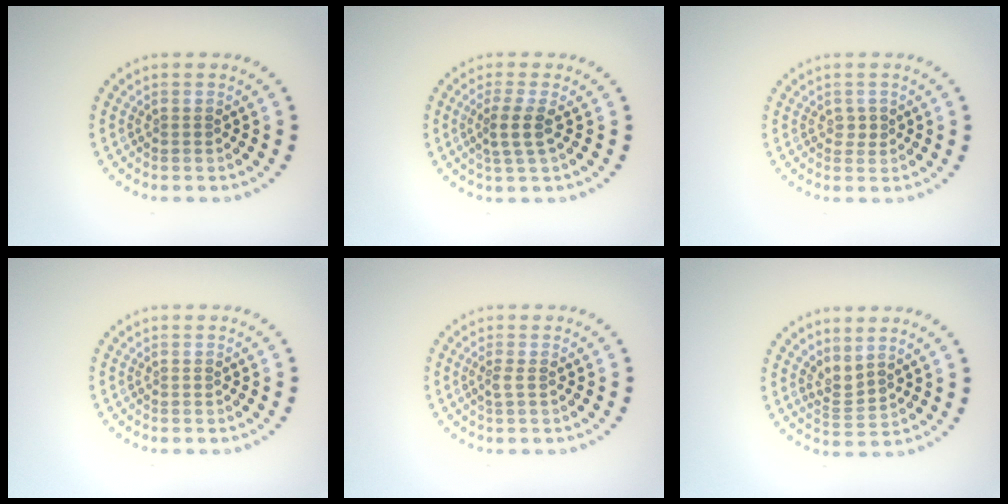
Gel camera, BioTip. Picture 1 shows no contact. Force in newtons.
{"total": 2.5, "press": 2.0, "slide": 1.5}
{"total": 0.8, "press": 0.8, "slide": 0.2}
{"total": 0.0}
{"total": 0.9, "press": 0.7, "slide": 0.5}
{"total": 2.1, "press": 1.5, "slide": 1.5}